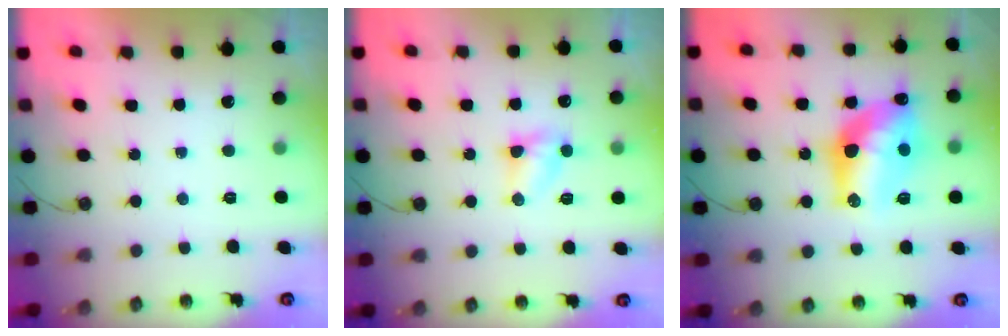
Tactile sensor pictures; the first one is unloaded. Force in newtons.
{"total": 4.9, "press": 4.8, "slide": 0.4}
{"total": 15.0, "press": 14.9, "slide": 0.9}